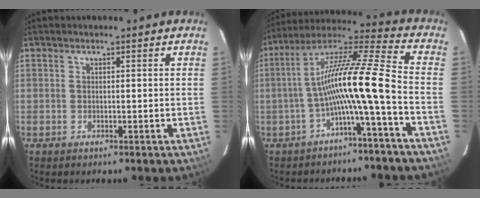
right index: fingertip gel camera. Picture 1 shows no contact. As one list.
[{"total": 13.6, "force": [-4.4, -0.5, 12.9], "torque": [-0.240, 0.014, -0.085]}]